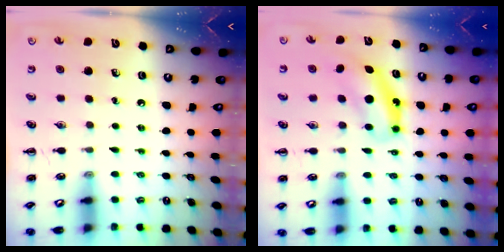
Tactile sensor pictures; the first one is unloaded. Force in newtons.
{"total": 6.8, "press": 6.8, "slide": 0.2}